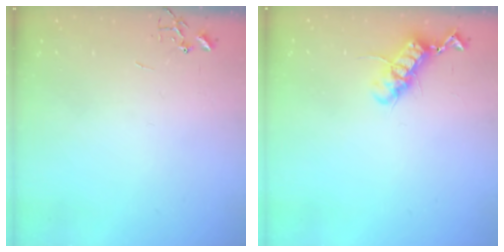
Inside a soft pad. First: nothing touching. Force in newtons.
{"total": 11.7, "press": 11.7, "slide": 0.9}